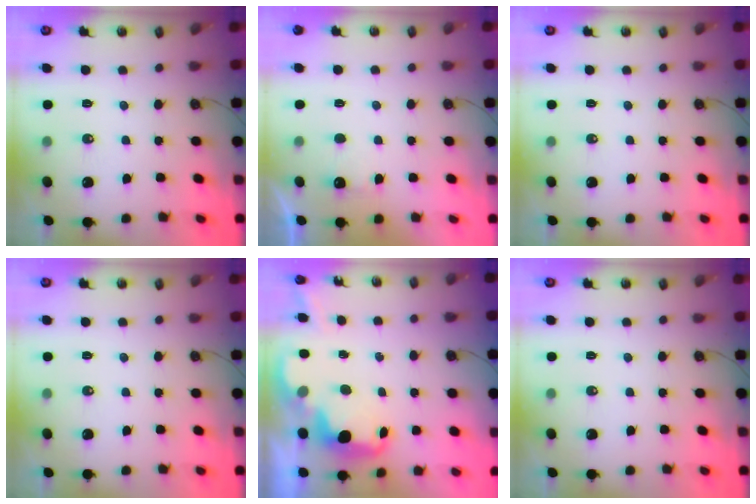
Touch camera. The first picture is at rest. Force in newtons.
{"total": 2.0, "press": 1.8, "slide": 0.9}
{"total": 0.0}
{"total": 0.0}
{"total": 2.4, "press": 2.3, "slide": 0.7}
{"total": 0.0}